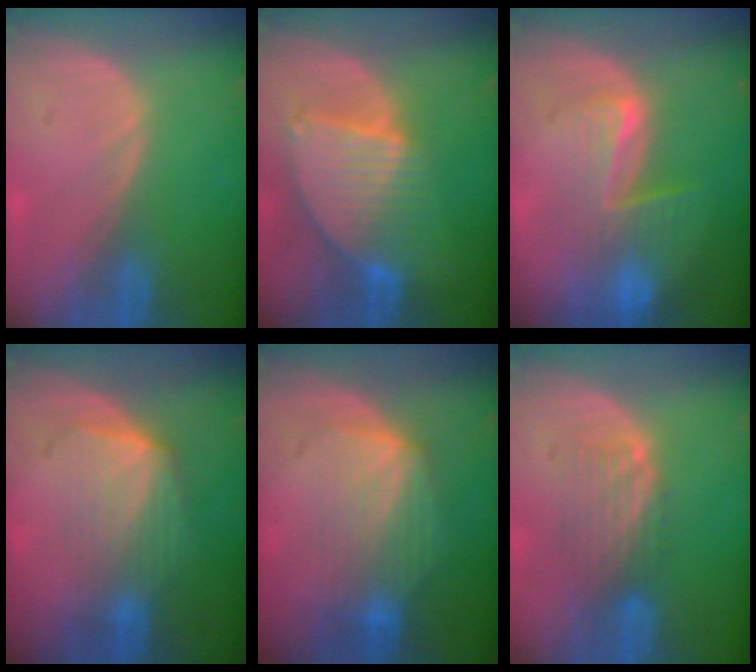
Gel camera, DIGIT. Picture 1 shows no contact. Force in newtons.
{"total": 8.7, "press": 7.5, "slide": 4.3}
{"total": 7.1, "press": 6.9, "slide": 1.9}
{"total": 7.1, "press": 6.5, "slide": 2.9}
{"total": 7.4, "press": 7.3, "slide": 1.4}
{"total": 5.0, "press": 4.3, "slide": 2.6}